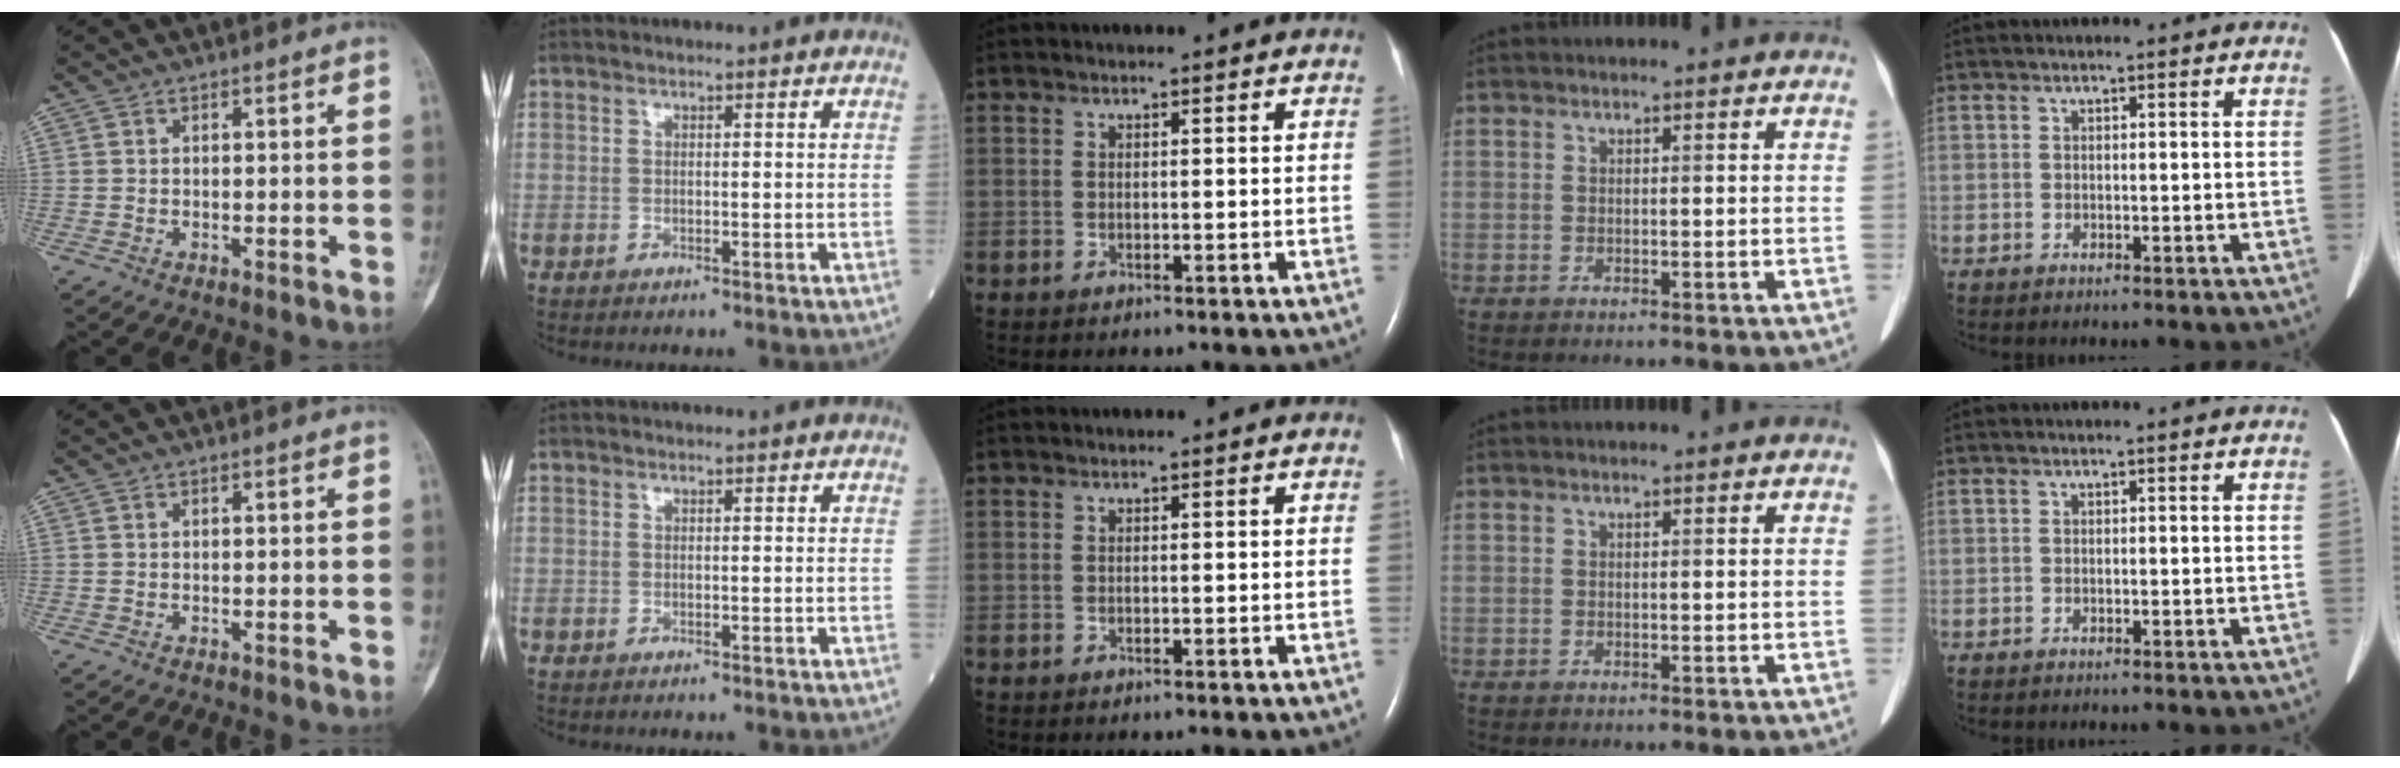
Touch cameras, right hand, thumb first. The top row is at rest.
{}